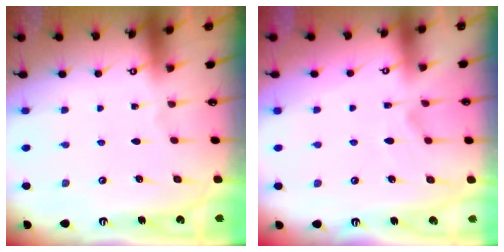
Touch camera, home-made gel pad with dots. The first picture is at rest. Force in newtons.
{"total": 1.5, "press": 0.9, "slide": 1.2}